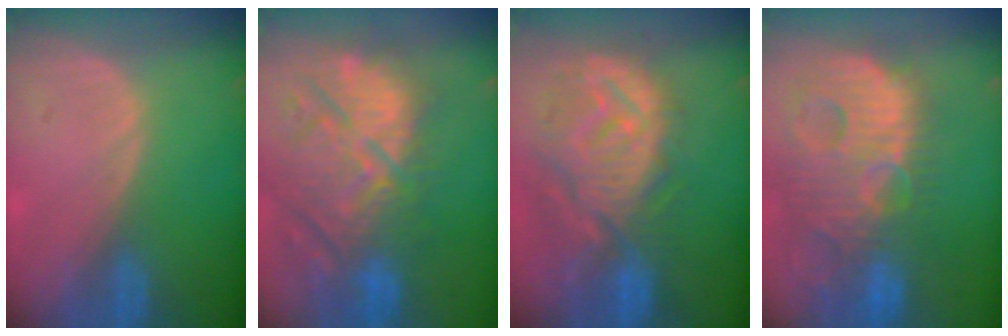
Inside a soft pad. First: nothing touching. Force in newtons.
{"total": 13.8, "press": 12.6, "slide": 5.6}
{"total": 12.4, "press": 11.1, "slide": 5.6}
{"total": 14.4, "press": 12.4, "slide": 7.3}